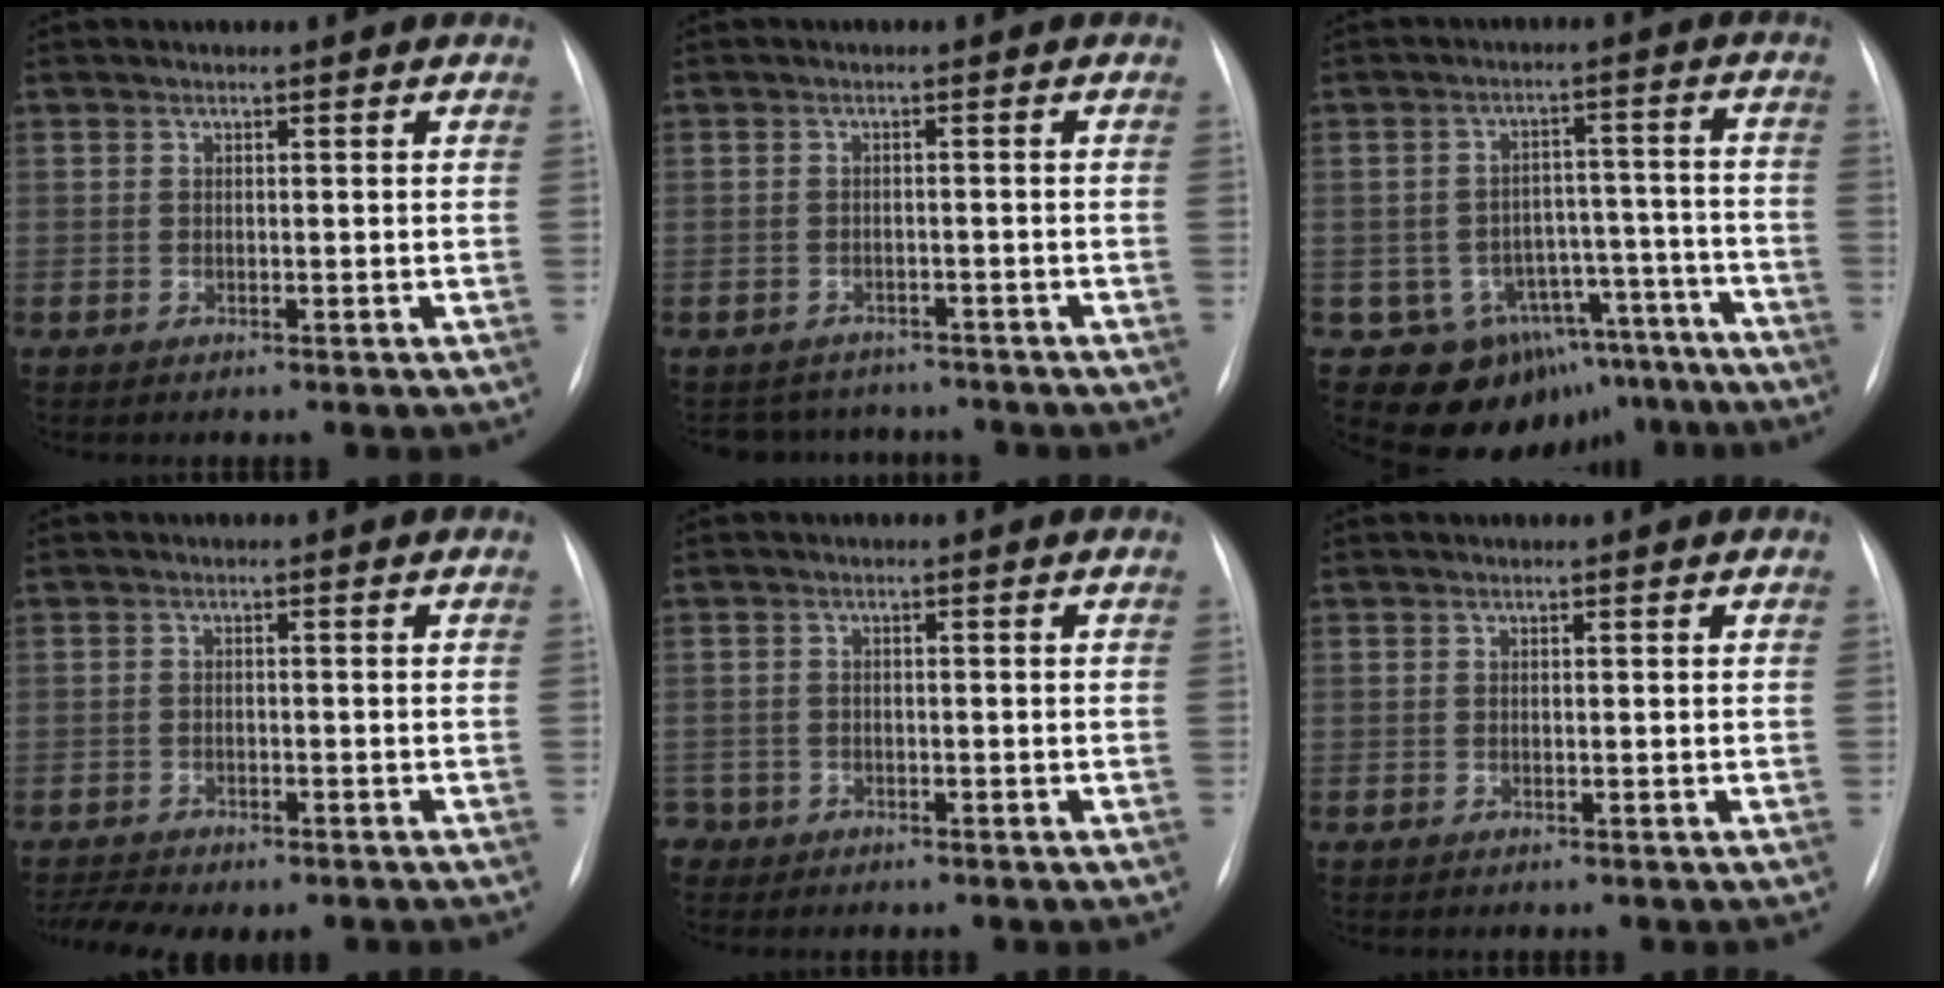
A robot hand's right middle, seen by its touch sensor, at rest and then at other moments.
{"total": 5.0, "force": [-4.6, 2.1, -0.1], "torque": [0.004, 0.011, -0.058]}
{"total": 14.0, "force": [-9.6, 9.9, 2.3], "torque": [-0.007, 0.075, -0.111]}
{"total": 6.6, "force": [-5.3, 2.2, 3.3], "torque": [-0.052, 0.004, -0.075]}
{"total": 2.5, "force": [-1.5, 2.0, -0.3], "torque": [0.005, 0.008, -0.030]}
{"total": 0.0}